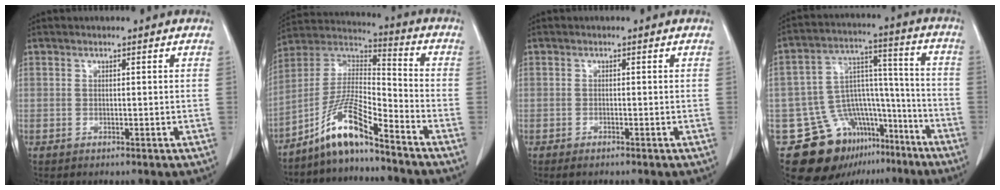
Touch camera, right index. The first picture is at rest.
{"total": 10.7, "force": [-8.0, 0.7, 7.1], "torque": [-0.150, 0.010, -0.154]}
{"total": 1.0, "force": [-0.9, 0.1, 0.6], "torque": [-0.013, -0.002, -0.012]}
{"total": 18.3, "force": [-11.9, 11.7, 7.6], "torque": [-0.117, 0.080, -0.175]}